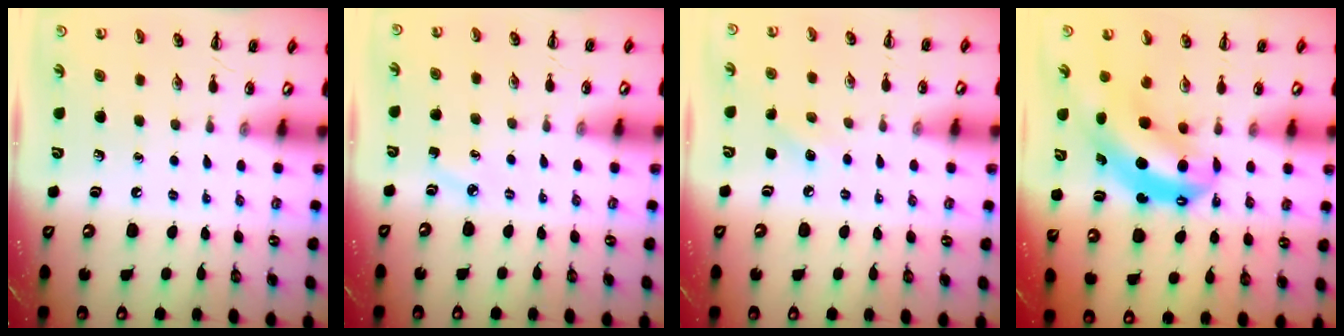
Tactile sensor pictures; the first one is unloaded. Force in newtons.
{"total": 2.0, "press": 1.9, "slide": 0.7}
{"total": 5.7, "press": 5.6, "slide": 1.4}
{"total": 8.4, "press": 8.0, "slide": 2.4}